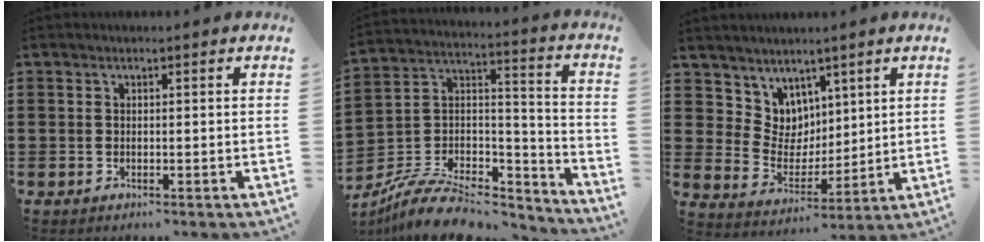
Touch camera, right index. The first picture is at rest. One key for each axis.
{"total": 9.3, "fx": -7.3, "fy": 3.8, "fz": 4.3, "tx": -0.077, "ty": 0.022, "tz": -0.138}
{"total": 6.4, "fx": 4.2, "fy": 4.8, "fz": -0.4, "tx": -0.035, "ty": -0.028, "tz": 0.082}